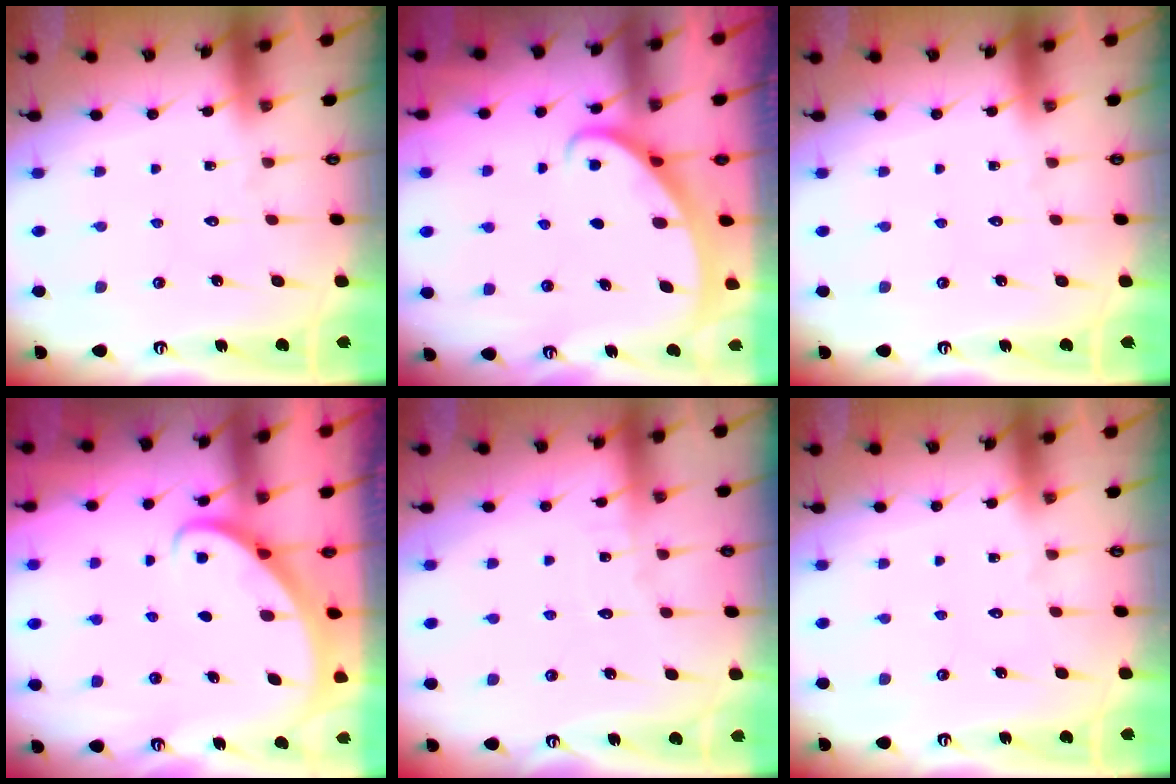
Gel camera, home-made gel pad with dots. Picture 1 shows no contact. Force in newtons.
{"total": 2.3, "press": 2.3, "slide": 0.2}
{"total": 0.0}
{"total": 2.8, "press": 2.8, "slide": 0.2}
{"total": 2.4, "press": 2.4, "slide": 0.3}
{"total": 0.0}